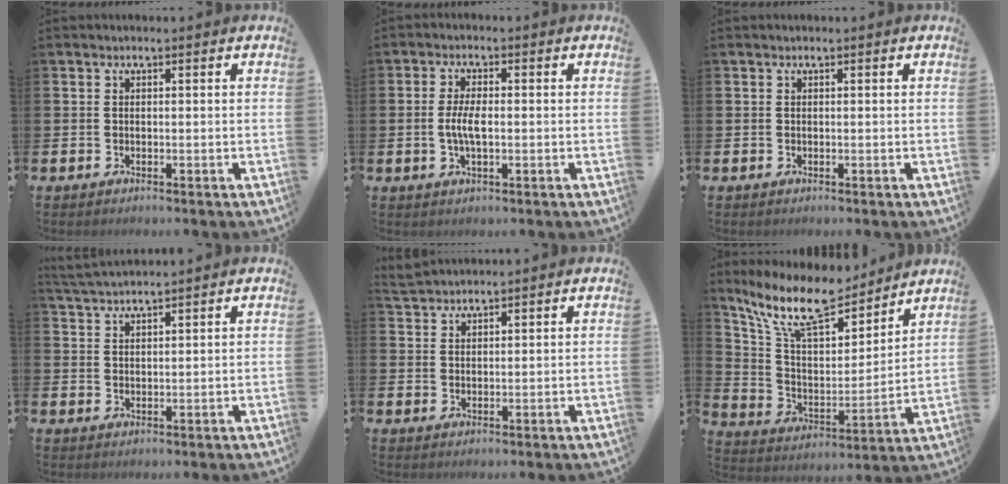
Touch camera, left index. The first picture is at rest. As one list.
[{"total": 3.7, "force": [-0.3, 1.4, 3.4], "torque": [-0.067, 0.000, -0.009]}, {"total": 0.0}, {"total": 2.8, "force": [2.8, -0.1, 0.2], "torque": [-0.018, -0.009, 0.054]}, {"total": 2.5, "force": [2.4, 0.2, -0.2], "torque": [-0.003, -0.007, 0.046]}, {"total": 12.1, "force": [10.2, 3.7, 5.4], "torque": [-0.147, -0.055, 0.181]}]